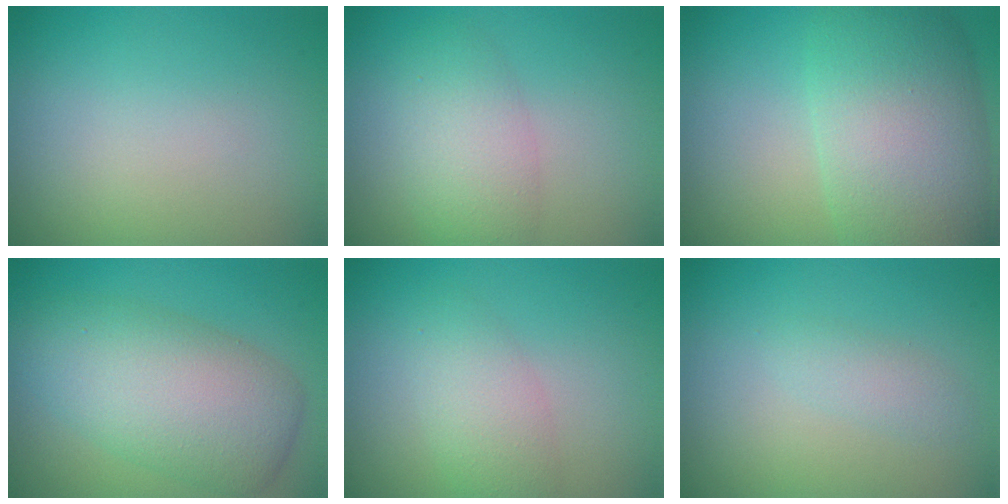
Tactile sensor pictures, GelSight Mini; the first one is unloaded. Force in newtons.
{"total": 3.8, "press": 3.8, "slide": 0.2}
{"total": 10.7, "press": 10.7, "slide": 0.2}
{"total": 7.6, "press": 7.6, "slide": 0.2}
{"total": 2.9, "press": 2.9, "slide": 0.1}
{"total": 1.4, "press": 1.4, "slide": 0.0}